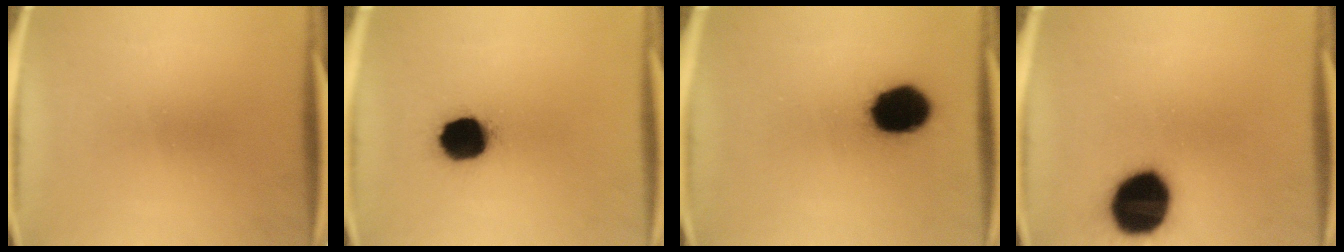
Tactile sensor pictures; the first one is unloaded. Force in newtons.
{"total": 13.3}
{"total": 15.8}
{"total": 18.7}